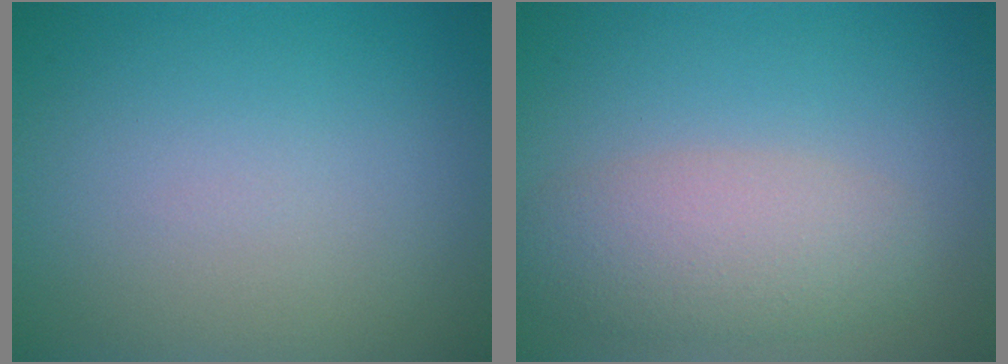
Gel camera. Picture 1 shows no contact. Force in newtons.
{"total": 4.3, "press": 4.3, "slide": 0.3}